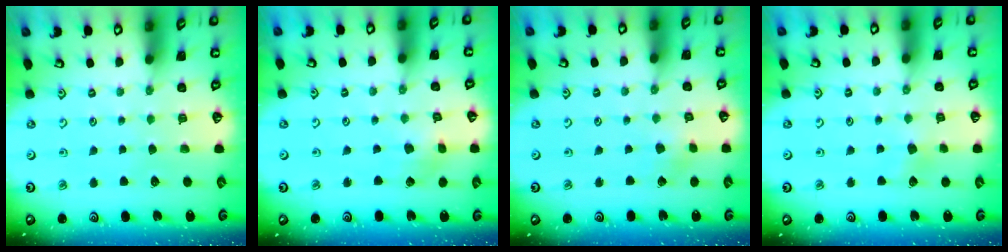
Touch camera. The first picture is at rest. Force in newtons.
{"total": 3.0, "press": 3.0, "slide": 0.2}
{"total": 2.8, "press": 2.8, "slide": 0.1}
{"total": 4.4, "press": 4.4, "slide": 0.3}